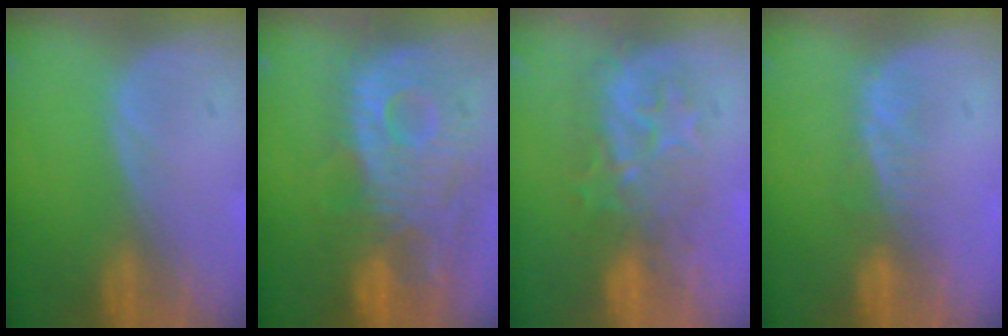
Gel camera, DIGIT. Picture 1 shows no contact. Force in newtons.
{"total": 12.3, "press": 10.8, "slide": 5.9}
{"total": 7.9, "press": 7.8, "slide": 1.4}
{"total": 3.1, "press": 2.7, "slide": 1.5}